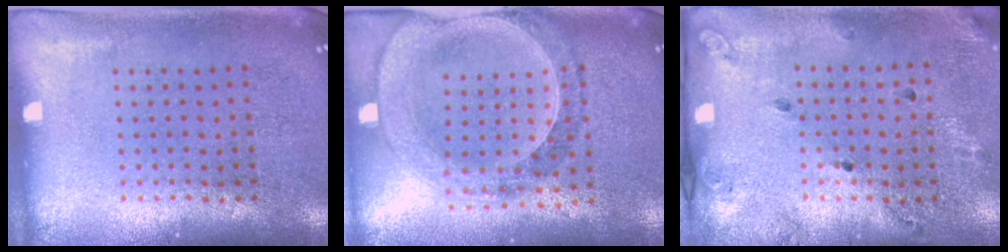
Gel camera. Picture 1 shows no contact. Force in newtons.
{"total": 1.4, "press": 1.4, "slide": 0.2}
{"total": 1.6, "press": 1.2, "slide": 1.1}